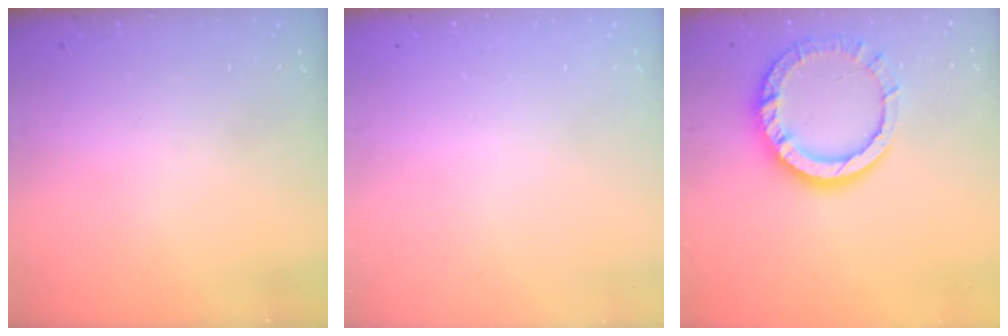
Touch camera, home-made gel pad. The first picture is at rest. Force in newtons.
{"total": 2.6, "press": 2.6, "slide": 0.2}
{"total": 12.3, "press": 12.2, "slide": 1.3}